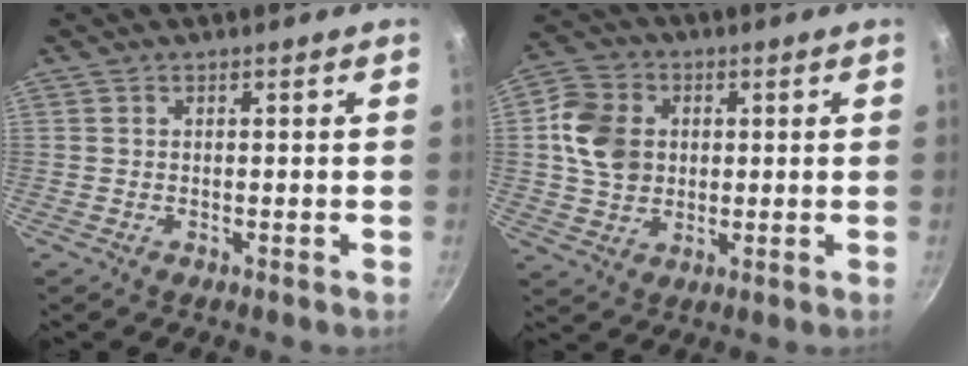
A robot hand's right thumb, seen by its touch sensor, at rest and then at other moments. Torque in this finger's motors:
{"motor_torque": [-0.29, 0.44, 0.42, -0.16, 0.06]}